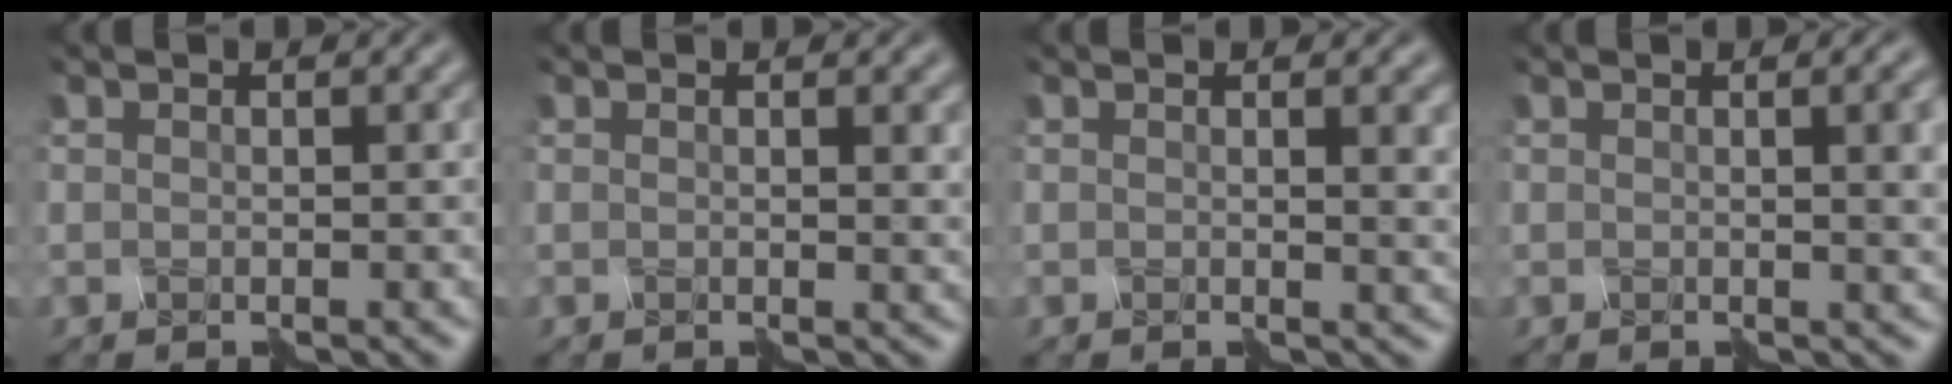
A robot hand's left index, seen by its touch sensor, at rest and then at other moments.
{"total": 1.2, "force": [0.8, 0.1, 0.9], "torque": [-0.011, -0.001, 0.012]}
{"total": 2.2, "force": [1.1, 0.5, 1.8], "torque": [-0.019, 0.000, 0.020]}
{"total": 3.5, "force": [0.9, 1.0, 3.3], "torque": [-0.020, 0.001, 0.014]}